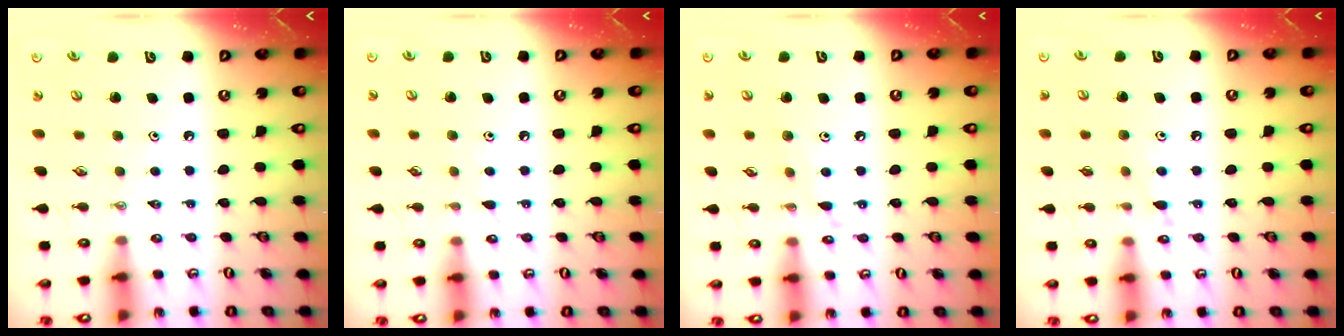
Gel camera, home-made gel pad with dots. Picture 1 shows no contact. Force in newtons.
{"total": 3.9, "press": 3.8, "slide": 0.5}
{"total": 6.9, "press": 6.9, "slide": 0.6}
{"total": 9.1, "press": 9.1, "slide": 0.6}